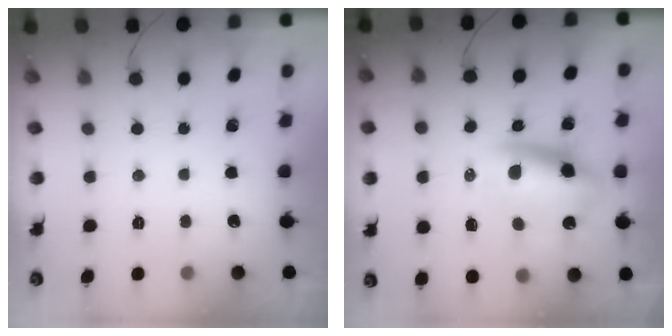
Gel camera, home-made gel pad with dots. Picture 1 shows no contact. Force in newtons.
{"total": 11.8, "press": 11.5, "slide": 2.8}